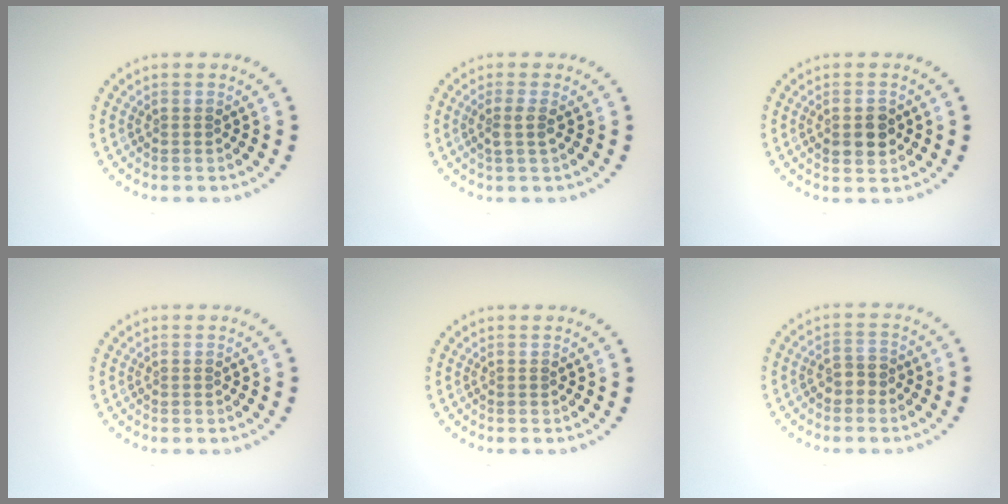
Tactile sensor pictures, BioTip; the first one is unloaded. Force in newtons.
{"total": 1.5, "press": 1.3, "slide": 0.9}
{"total": 3.0, "press": 3.0, "slide": 0.2}
{"total": 0.0}
{"total": 0.0}
{"total": 1.7, "press": 1.6, "slide": 0.6}